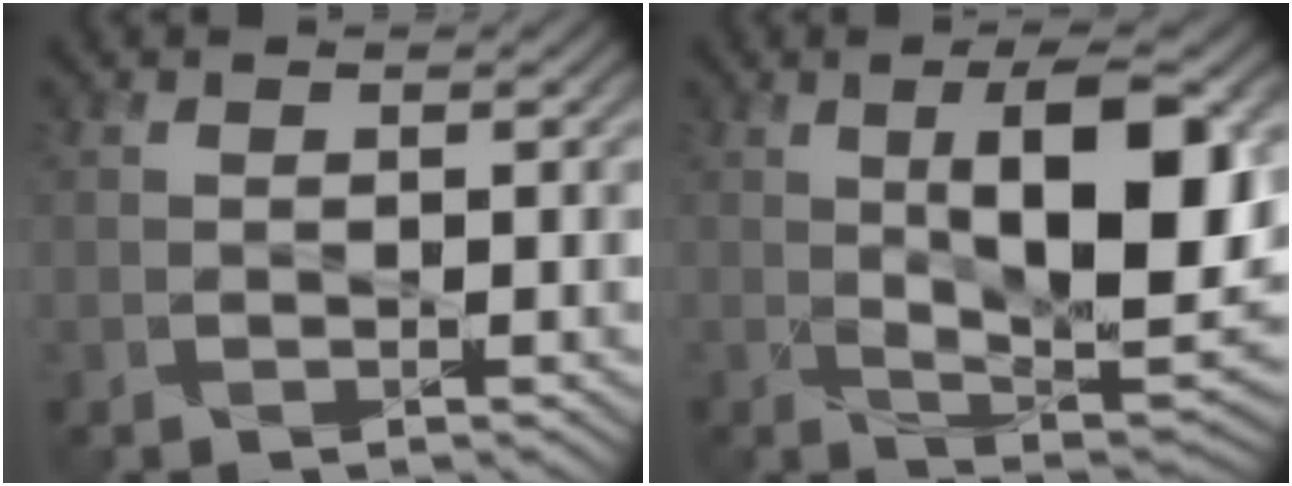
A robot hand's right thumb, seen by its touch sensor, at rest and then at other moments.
{"total": 12.4, "force": [2.4, 4.6, 11.3], "torque": [-0.170, -0.005, 0.039]}